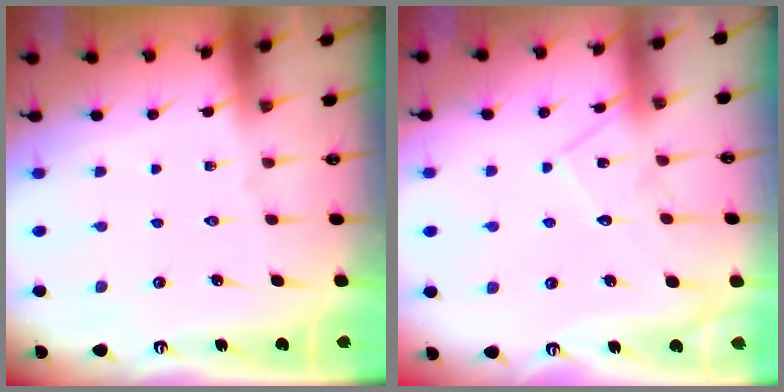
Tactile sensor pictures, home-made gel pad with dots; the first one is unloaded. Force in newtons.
{"total": 10.4, "press": 10.4, "slide": 0.7}